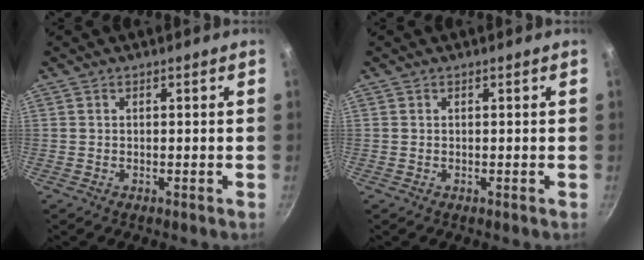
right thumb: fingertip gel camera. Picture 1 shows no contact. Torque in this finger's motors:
{"motor_torque": [0.16, 0.07, 0.32, -0.22, -0.04]}